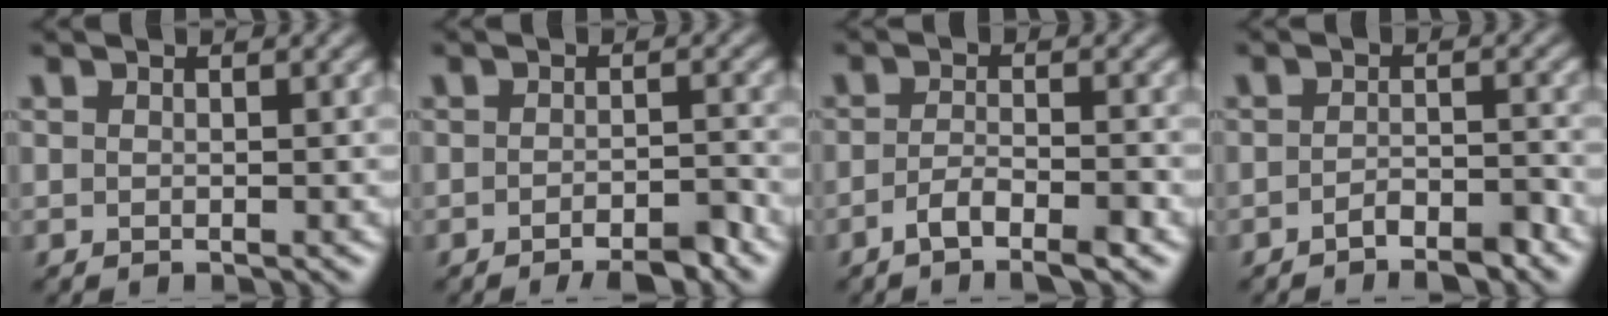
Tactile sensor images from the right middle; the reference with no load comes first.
{"total": 3.1, "force": [-2.2, 1.0, 2.0], "torque": [-0.025, 0.007, -0.032]}
{"total": 3.1, "force": [-2.0, 0.8, 2.3], "torque": [-0.046, 0.005, -0.038]}
{"total": 2.3, "force": [-1.9, 0.7, 1.2], "torque": [-0.018, 0.010, -0.031]}